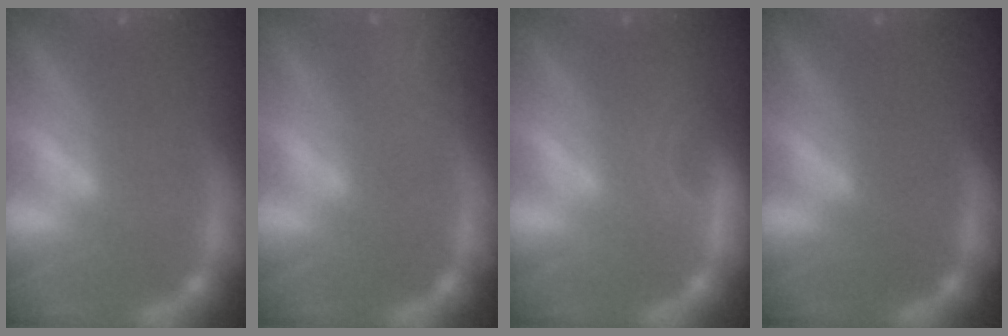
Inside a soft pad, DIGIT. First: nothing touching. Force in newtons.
{"total": 5.6}
{"total": 2.4}
{"total": 0.0}